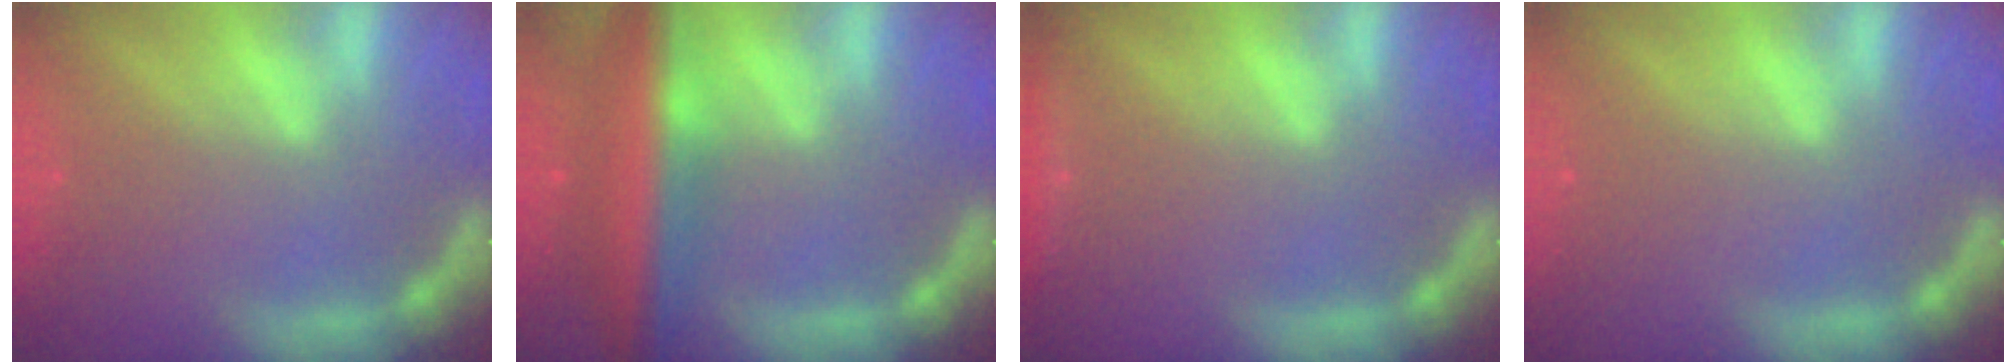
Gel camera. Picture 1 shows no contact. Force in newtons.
{"total": 9.0}
{"total": 1.4}
{"total": 0.0}